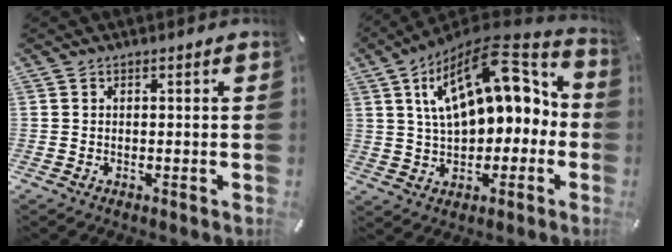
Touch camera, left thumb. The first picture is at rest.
{"total": 19.0, "force": [7.0, 11.2, 13.6], "torque": [-0.215, -0.032, 0.121]}